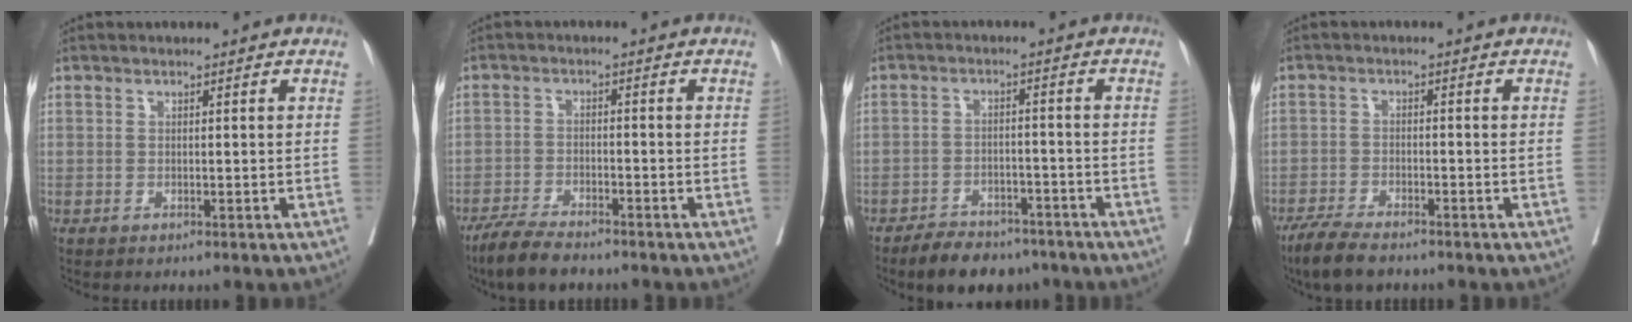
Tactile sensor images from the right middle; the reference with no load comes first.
{"total": 6.9, "force": [-5.7, 1.1, 3.6], "torque": [-0.069, -0.018, -0.103]}
{"total": 8.7, "force": [-7.2, 3.5, 3.2], "torque": [-0.044, -0.001, -0.108]}
{"total": 6.1, "force": [-4.9, 1.1, 3.4], "torque": [-0.066, -0.016, -0.087]}